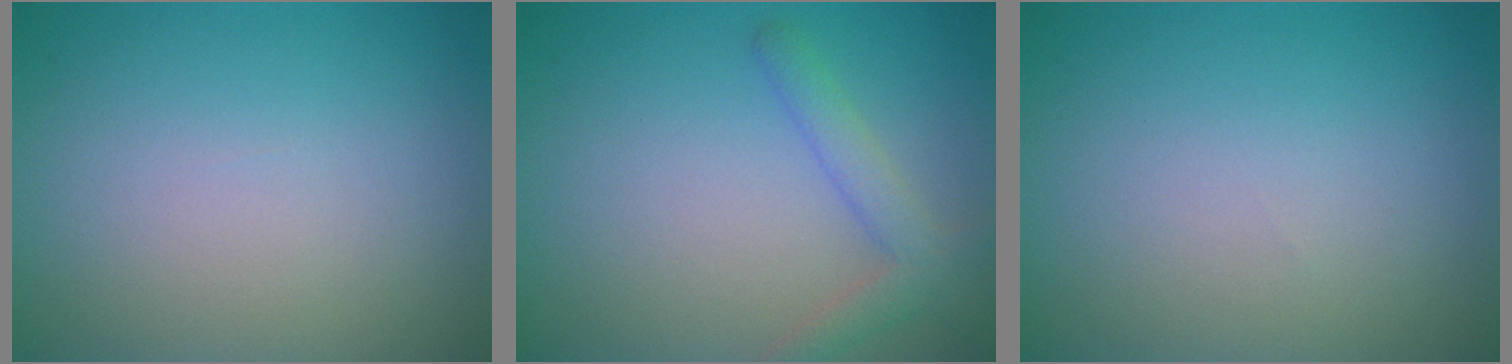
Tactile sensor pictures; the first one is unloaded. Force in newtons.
{"total": 2.6, "press": 2.6, "slide": 0.2}
{"total": 0.0}